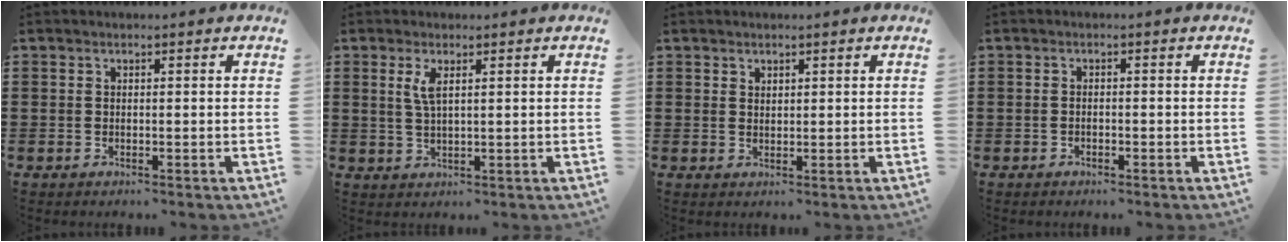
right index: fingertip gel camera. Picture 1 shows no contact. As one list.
[{"total": 2.9, "force": [1.3, 0.8, 2.5], "torque": [-0.054, 0.004, 0.021]}, {"total": 1.2, "force": [1.1, 0.5, 0.0], "torque": [-0.002, 0.001, 0.021]}, {"total": 0.8, "force": [-0.7, 0.3, 0.2], "torque": [-0.006, -0.001, -0.014]}]